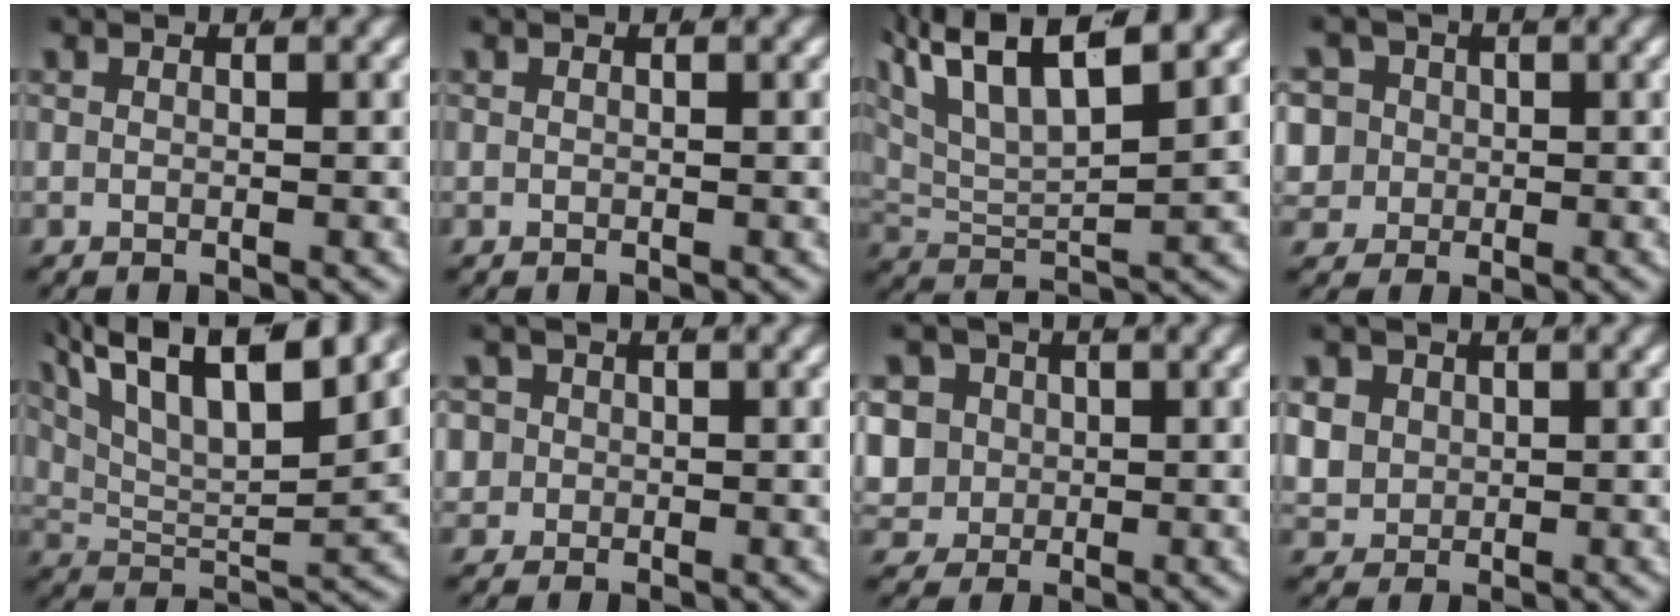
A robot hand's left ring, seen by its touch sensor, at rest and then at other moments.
{"total": 0.0}
{"total": 9.8, "force": [4.3, 6.1, 6.5], "torque": [-0.130, 0.007, 0.064]}
{"total": 8.6, "force": [0.0, 7.9, 3.3], "torque": [-0.093, -0.027, 0.001]}
{"total": 9.9, "force": [4.4, 5.1, 7.2], "torque": [-0.117, -0.002, 0.074]}
{"total": 5.0, "force": [0.0, 4.7, 1.7], "torque": [-0.044, -0.010, -0.001]}
{"total": 10.4, "force": [0.1, 9.6, 4.1], "torque": [-0.115, -0.030, 0.001]}
{"total": 5.6, "force": [0.3, 5.1, 2.2], "torque": [-0.068, -0.017, 0.014]}